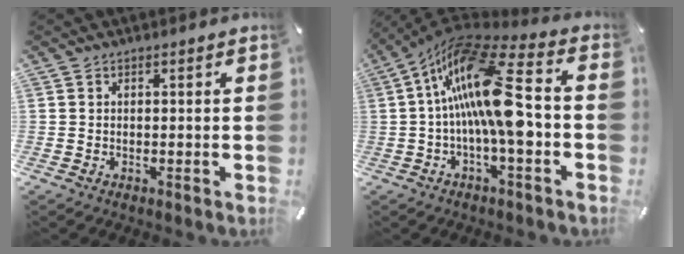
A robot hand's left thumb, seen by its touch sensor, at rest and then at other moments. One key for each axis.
{"total": 20.3, "fx": -0.7, "fy": 7.0, "fz": 19.0, "tx": -0.359, "ty": -0.003, "tz": -0.015}